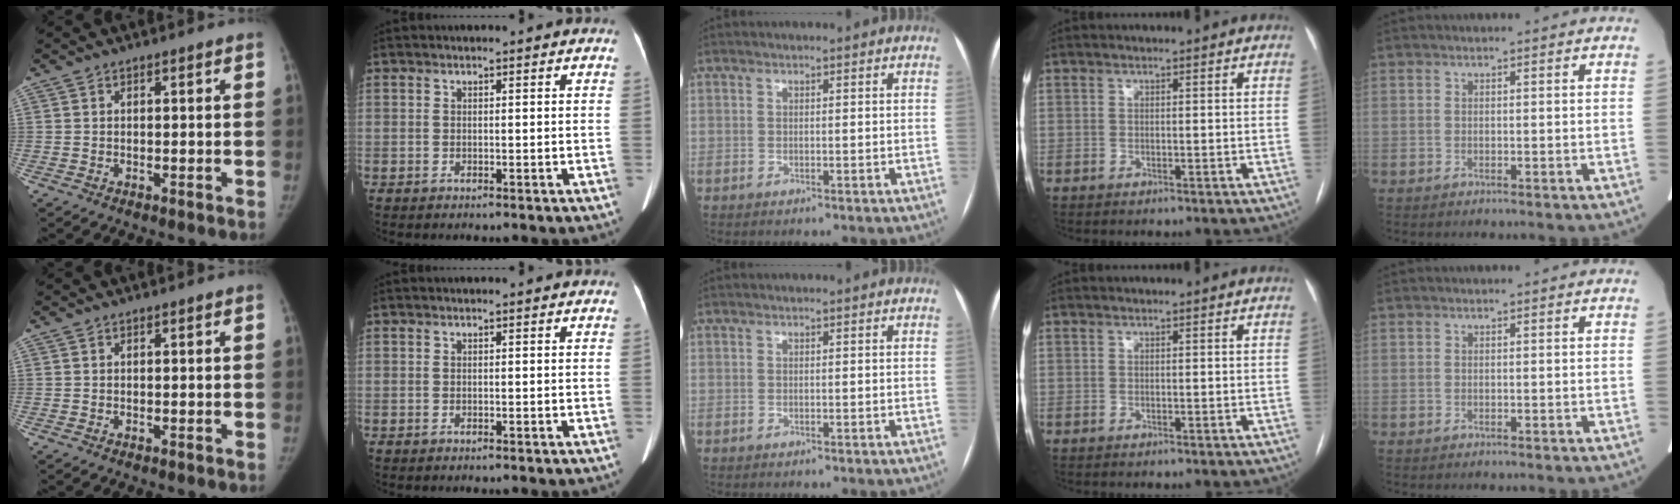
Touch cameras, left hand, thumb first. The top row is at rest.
{}